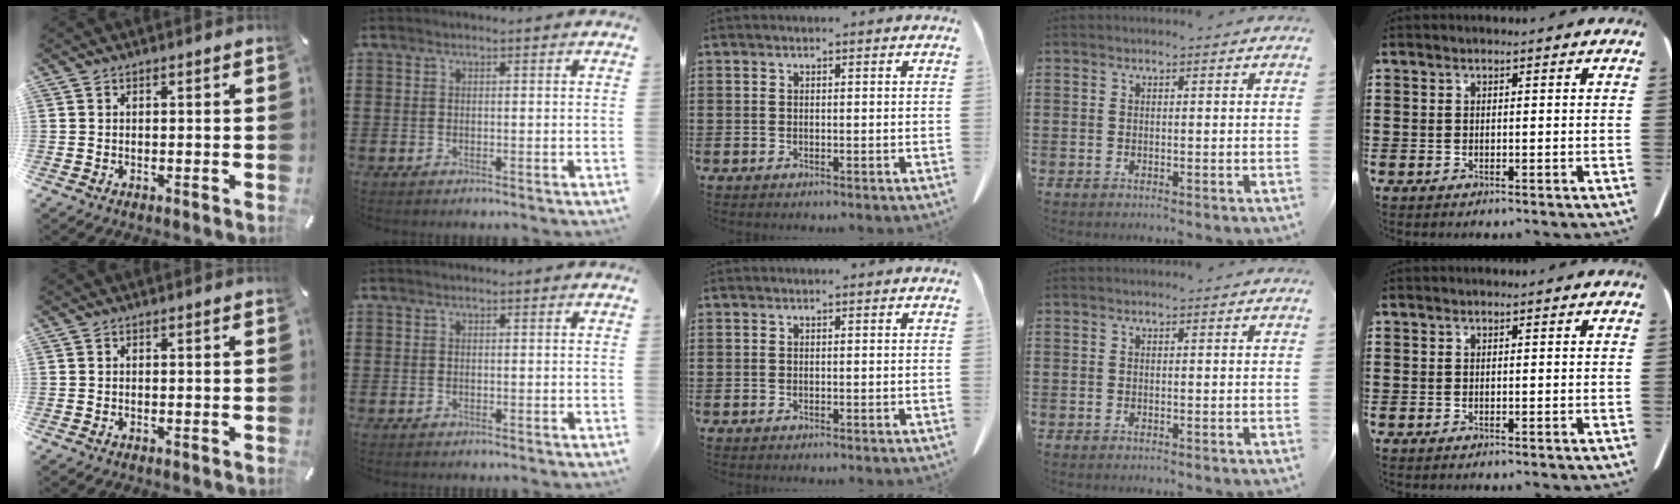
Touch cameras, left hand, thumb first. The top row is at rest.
{}